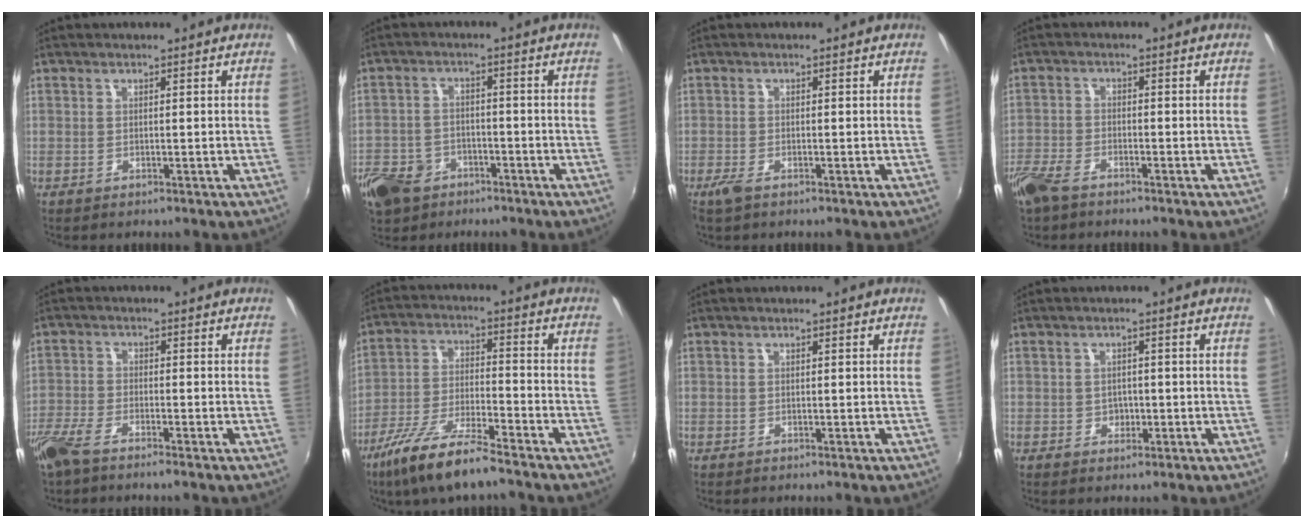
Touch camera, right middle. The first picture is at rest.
{"total": 13.6, "force": [-7.7, 9.8, 5.6], "torque": [-0.168, 0.000, -0.127]}
{"total": 2.3, "force": [-1.5, 0.8, 1.5], "torque": [-0.035, -0.006, -0.030]}
{"total": 6.6, "force": [-5.1, 2.8, 3.2], "torque": [-0.086, -0.013, -0.104]}
{"total": 5.9, "force": [-4.7, 1.9, 3.1], "torque": [-0.083, -0.011, -0.098]}
{"total": 12.4, "force": [-9.4, 1.8, 7.9], "torque": [-0.167, -0.020, -0.177]}
{"total": 0.0}
{"total": 2.2, "force": [-0.5, 2.0, 0.6], "torque": [-0.008, 0.000, -0.006]}